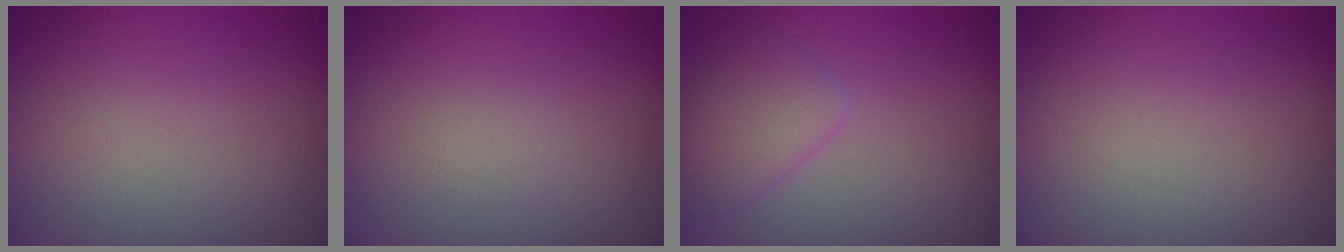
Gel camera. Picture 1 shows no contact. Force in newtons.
{"total": 0.6, "press": 0.6, "slide": 0.0}
{"total": 2.5, "press": 2.5, "slide": 0.1}
{"total": 0.0}